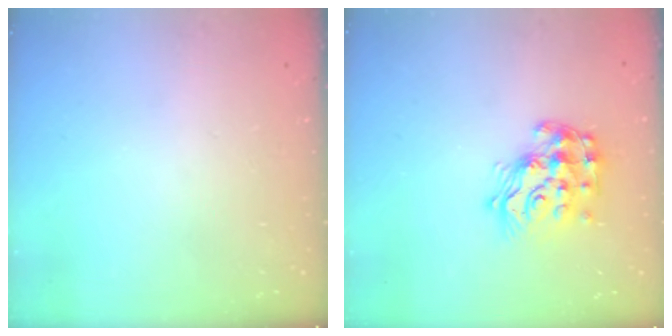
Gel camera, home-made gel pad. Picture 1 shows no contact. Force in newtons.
{"total": 16.4, "press": 16.4, "slide": 1.1}